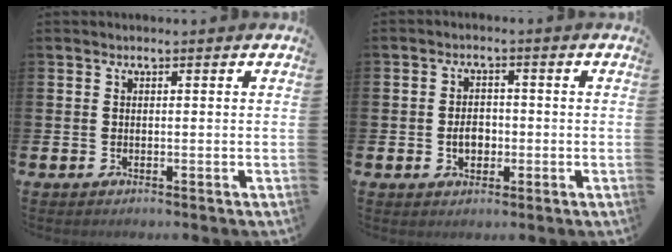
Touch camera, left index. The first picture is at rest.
{"total": 3.1, "force": [-0.8, 2.2, 2.0], "torque": [-0.021, -0.003, -0.022]}